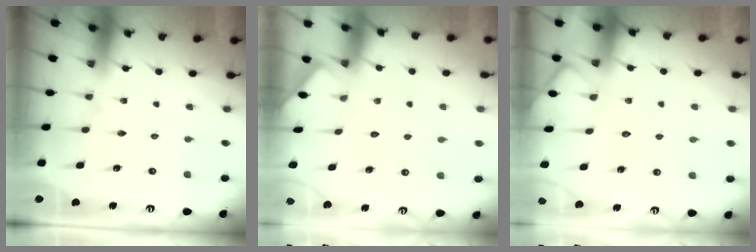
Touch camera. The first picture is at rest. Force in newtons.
{"total": 1.2, "press": 1.2, "slide": 0.2}
{"total": 3.9, "press": 3.8, "slide": 0.5}